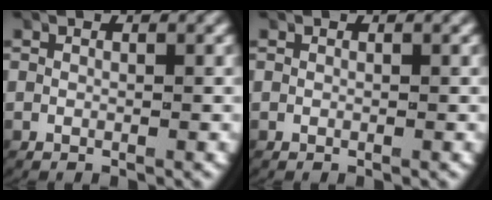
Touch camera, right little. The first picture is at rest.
{"total": 0.0}